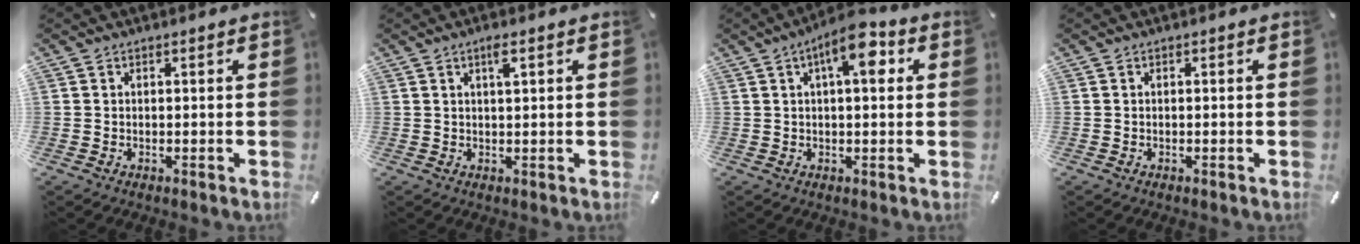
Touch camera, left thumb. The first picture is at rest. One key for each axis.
{"total": 2.5, "fx": 1.2, "fy": 0.4, "fz": 2.1, "tx": -0.045, "ty": 0.002, "tz": 0.020}
{"total": 9.0, "fx": 3.2, "fy": 3.4, "fz": 7.7, "tx": -0.121, "ty": -0.004, "tz": 0.048}
{"total": 0.0}